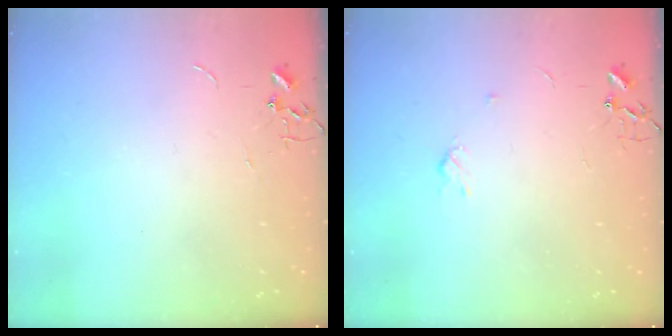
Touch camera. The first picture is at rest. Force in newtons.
{"total": 3.5, "press": 3.5, "slide": 0.7}